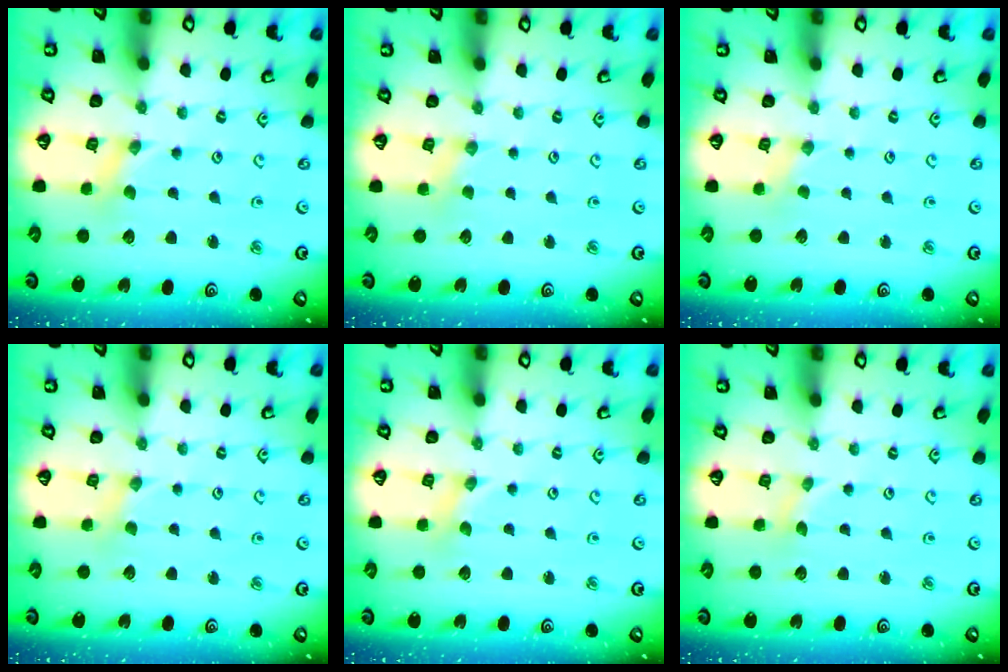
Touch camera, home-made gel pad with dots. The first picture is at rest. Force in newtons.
{"total": 2.0, "press": 2.0, "slide": 0.4}
{"total": 0.0}
{"total": 1.0, "press": 1.0, "slide": 0.1}
{"total": 0.0}
{"total": 0.0}